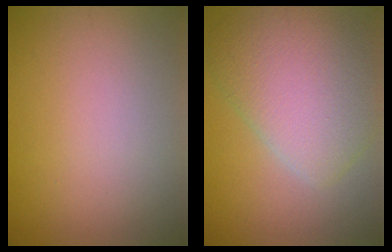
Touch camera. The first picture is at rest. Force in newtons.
{"total": 7.2, "press": 7.1, "slide": 0.3}